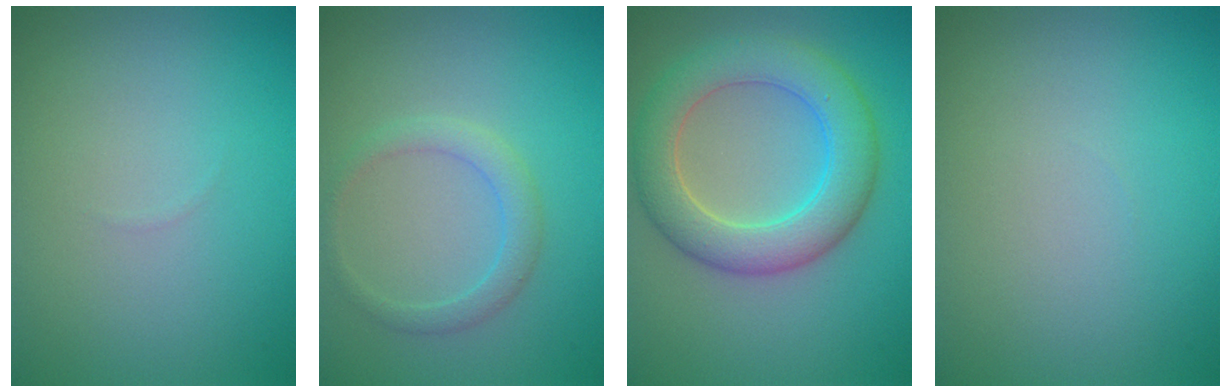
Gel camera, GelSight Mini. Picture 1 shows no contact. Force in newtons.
{"total": 2.0, "press": 2.0, "slide": 0.3}
{"total": 6.4, "press": 6.4, "slide": 0.5}
{"total": 0.0}